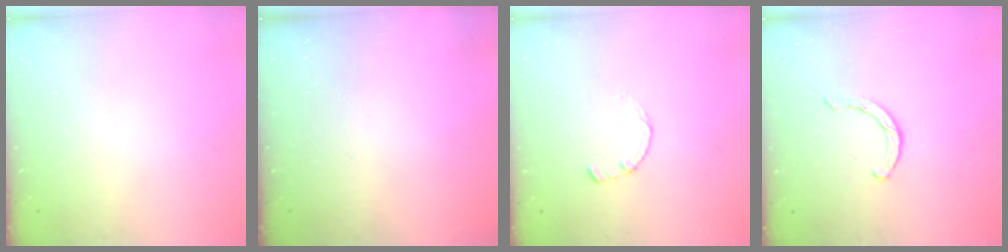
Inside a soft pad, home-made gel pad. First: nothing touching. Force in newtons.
{"total": 0.0}
{"total": 1.7, "press": 1.7, "slide": 0.2}
{"total": 2.3, "press": 2.3, "slide": 0.4}